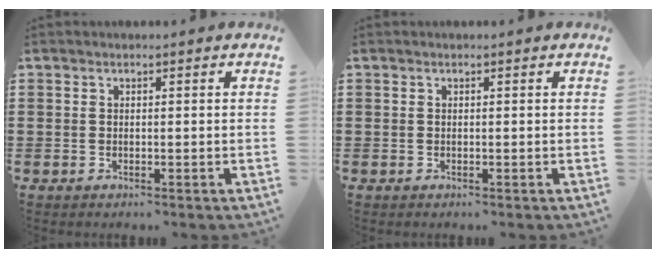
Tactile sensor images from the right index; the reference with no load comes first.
{"total": 0.0}